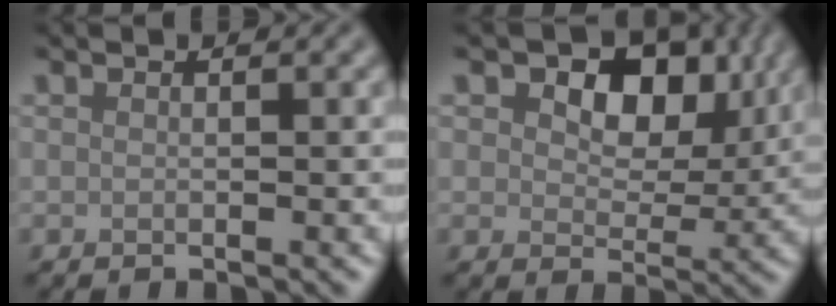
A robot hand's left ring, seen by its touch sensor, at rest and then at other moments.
{"total": 7.4, "force": [2.8, 4.8, 4.9], "torque": [-0.076, -0.006, 0.034]}